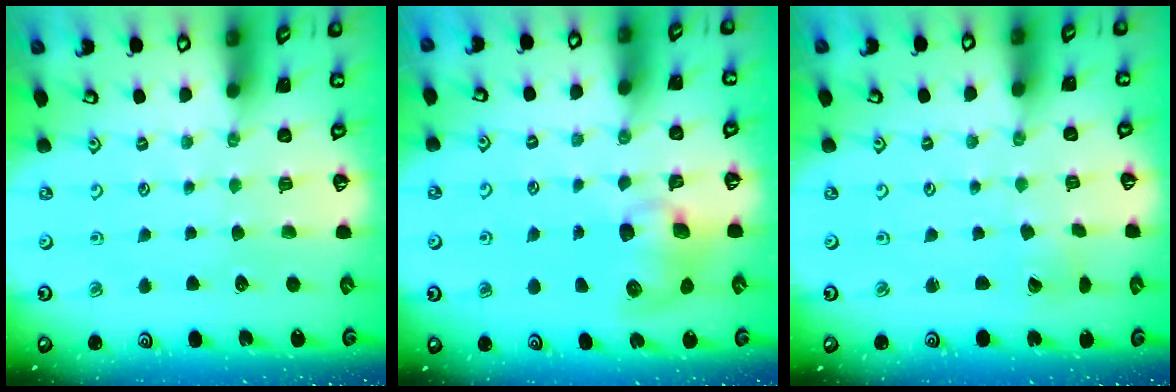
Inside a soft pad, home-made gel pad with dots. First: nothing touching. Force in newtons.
{"total": 8.5, "press": 8.4, "slide": 1.2}
{"total": 1.5, "press": 1.5, "slide": 0.1}